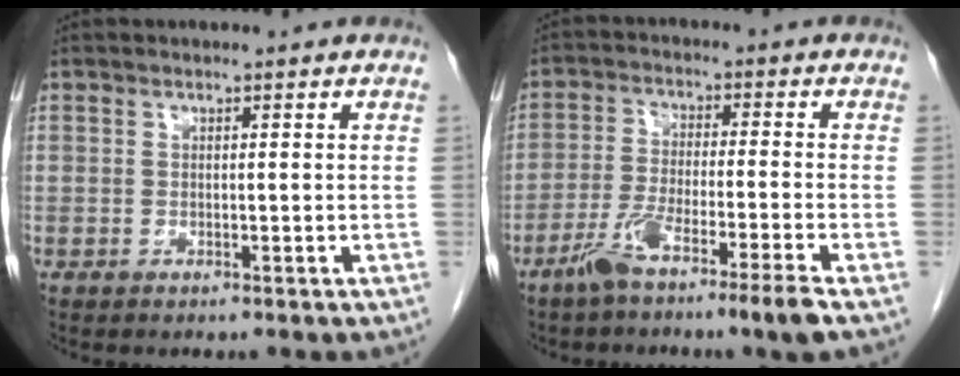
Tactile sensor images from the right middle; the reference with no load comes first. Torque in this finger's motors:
{"motor_torque": [0.85, -0.78, 0.15, 0.05]}